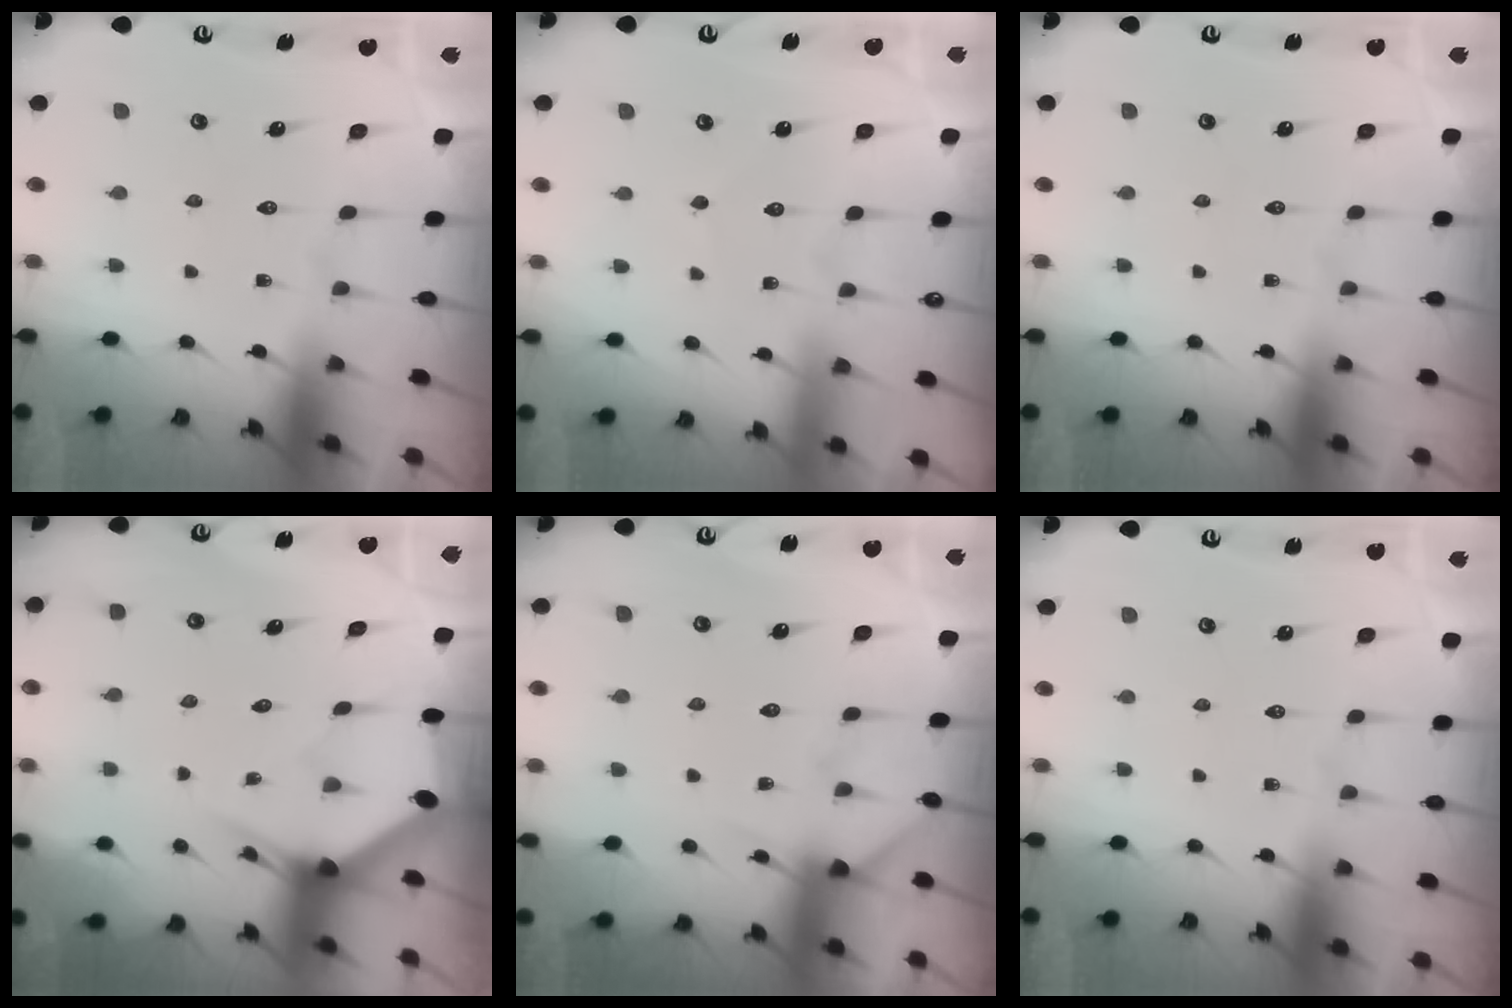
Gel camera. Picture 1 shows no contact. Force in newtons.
{"total": 2.8, "press": 2.8, "slide": 0.3}
{"total": 0.0}
{"total": 3.0, "press": 3.0, "slide": 0.1}
{"total": 5.9, "press": 5.9, "slide": 0.5}
{"total": 0.0}